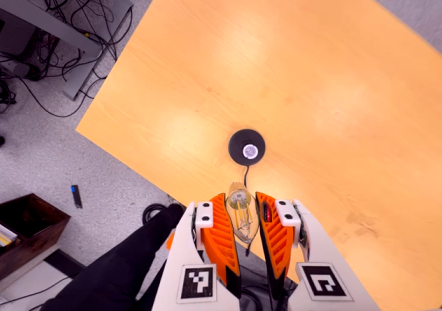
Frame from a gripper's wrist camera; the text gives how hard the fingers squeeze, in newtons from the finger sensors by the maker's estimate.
{"total": 22.2, "left": 26.2, "right": 18.2}